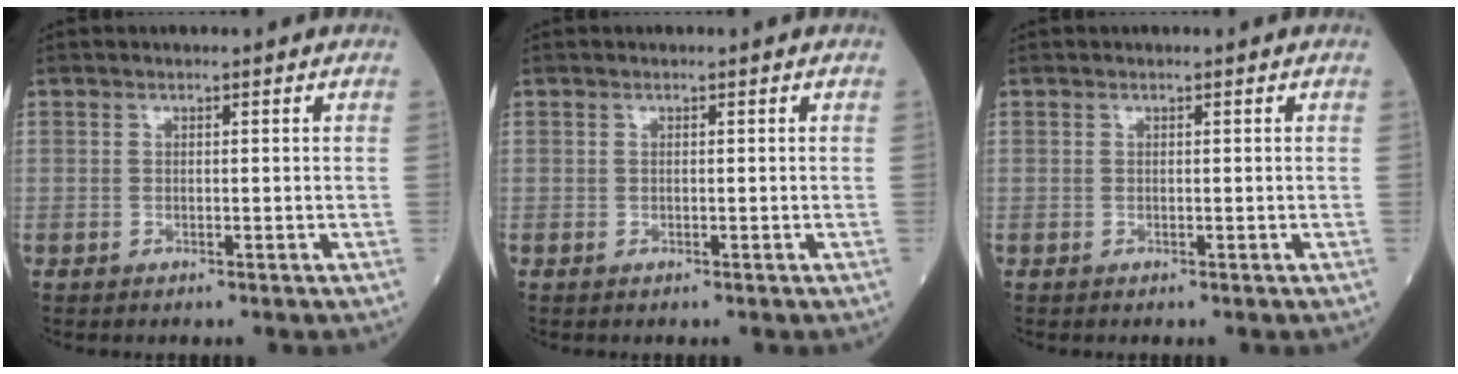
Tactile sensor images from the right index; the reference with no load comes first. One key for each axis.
{"total": 0.0}
{"total": 0.0}